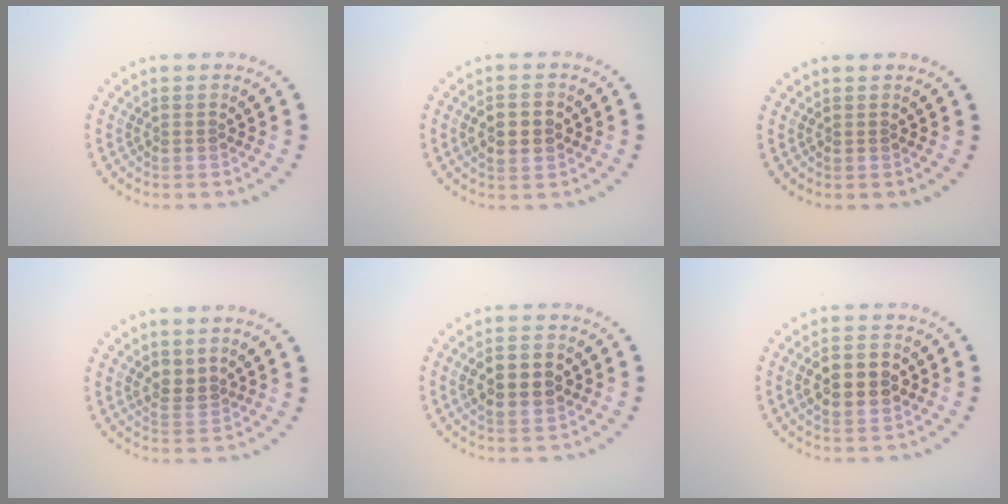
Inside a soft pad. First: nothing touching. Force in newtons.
{"total": 3.7, "press": 3.7, "slide": 0.2}
{"total": 0.0}
{"total": 2.0, "press": 1.8, "slide": 1.0}
{"total": 3.9, "press": 3.9, "slide": 0.2}
{"total": 5.2, "press": 5.2, "slide": 0.3}